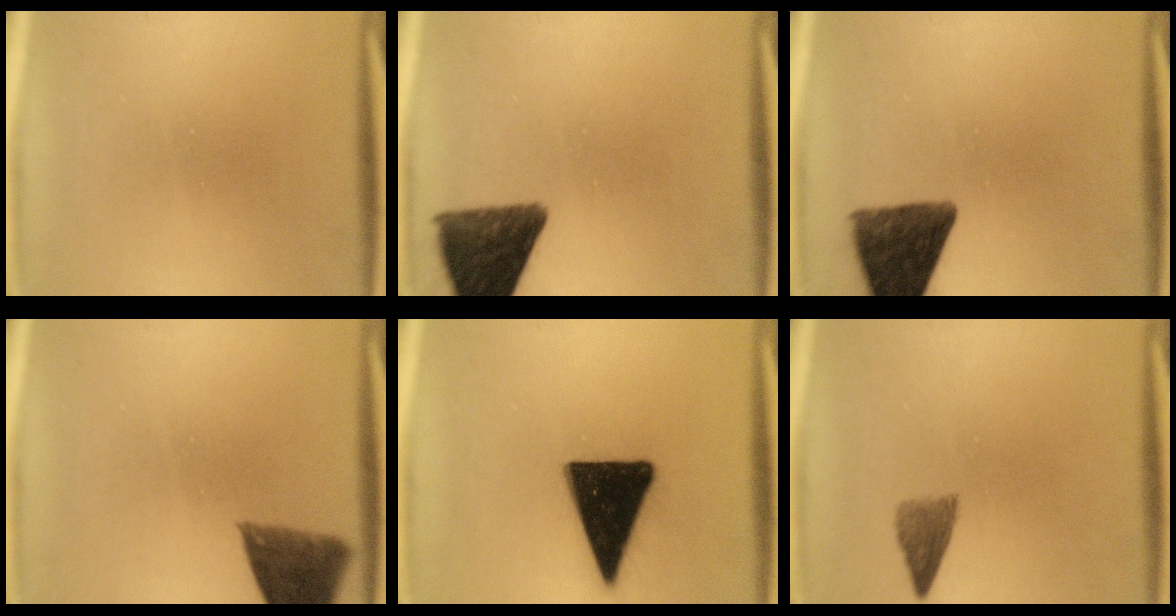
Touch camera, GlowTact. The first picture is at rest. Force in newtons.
{"total": 11.6}
{"total": 11.2}
{"total": 8.2}
{"total": 18.3}
{"total": 3.0}